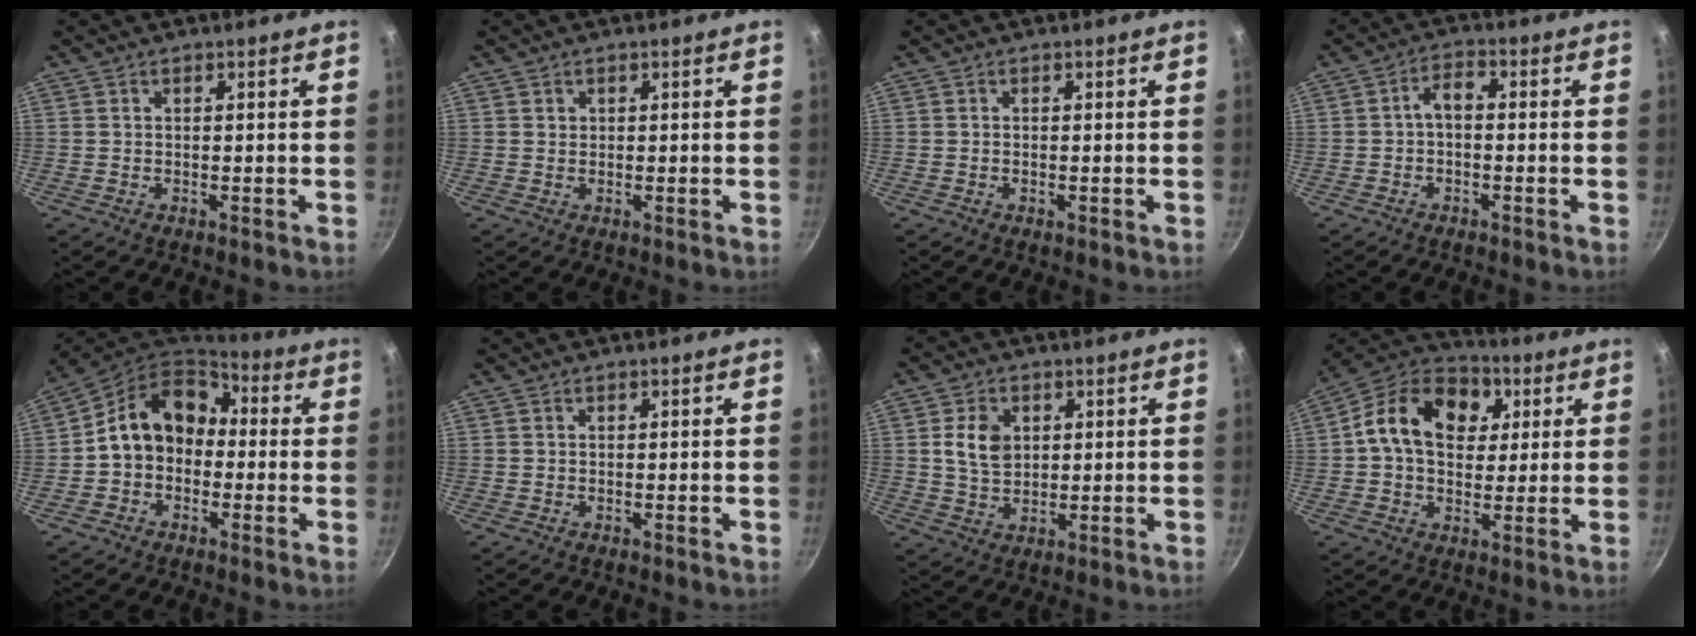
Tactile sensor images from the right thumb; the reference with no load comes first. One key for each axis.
{"total": 0.9, "fx": 0.4, "fy": 0.8, "fz": 0.2, "tx": 0.000, "ty": 0.003, "tz": 0.006}
{"total": 0.6, "fx": -0.2, "fy": 0.2, "fz": 0.5, "tx": -0.008, "ty": 0.002, "tz": -0.003}
{"total": 3.4, "fx": -0.8, "fy": 1.9, "fz": 2.7, "tx": -0.047, "ty": 0.023, "tz": -0.017}
{"total": 13.3, "fx": 0.1, "fy": 10.5, "fz": 8.2, "tx": -0.100, "ty": 0.044, "tz": -0.019}
{"total": 0.0}
{"total": 6.8, "fx": 1.6, "fy": 5.1, "fz": 4.3, "tx": -0.062, "ty": -0.008, "tz": 0.031}
{"total": 17.1, "fx": 4.2, "fy": 12.4, "fz": 10.9, "tx": -0.159, "ty": 0.013, "tz": 0.052}